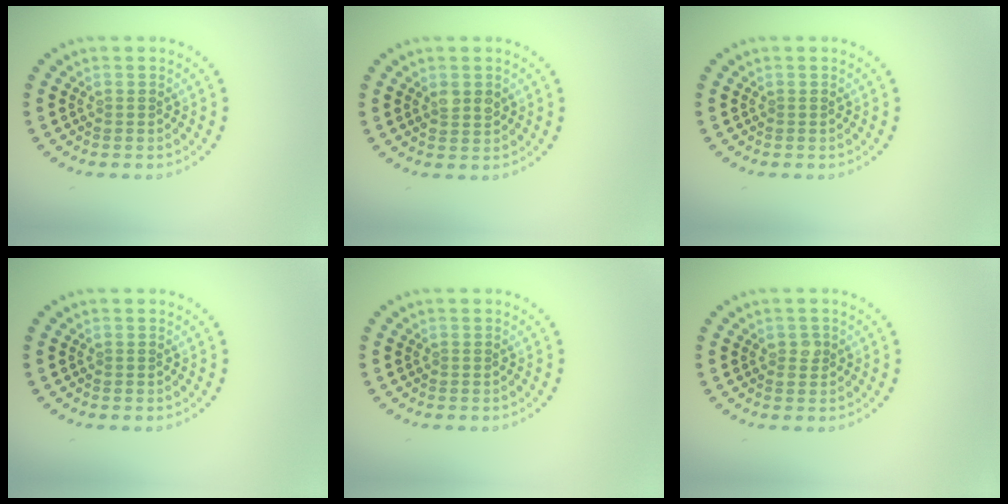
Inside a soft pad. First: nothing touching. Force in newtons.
{"total": 1.7, "press": 1.7, "slide": 0.3}
{"total": 0.0}
{"total": 0.0}
{"total": 0.0}
{"total": 1.1, "press": 1.1, "slide": 0.1}